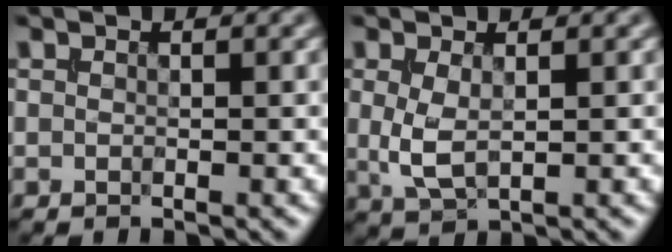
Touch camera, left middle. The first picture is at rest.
{"total": 2.8, "force": [0.3, 1.4, 2.4], "torque": [-0.057, -0.002, 0.008]}